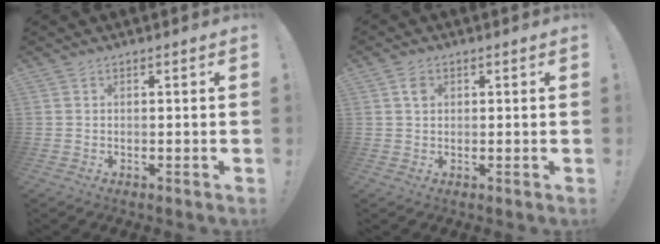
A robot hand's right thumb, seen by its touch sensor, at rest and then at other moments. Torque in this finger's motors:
{"motor_torque": [0.49, 0.50, 0.09, -0.45, 0.01]}